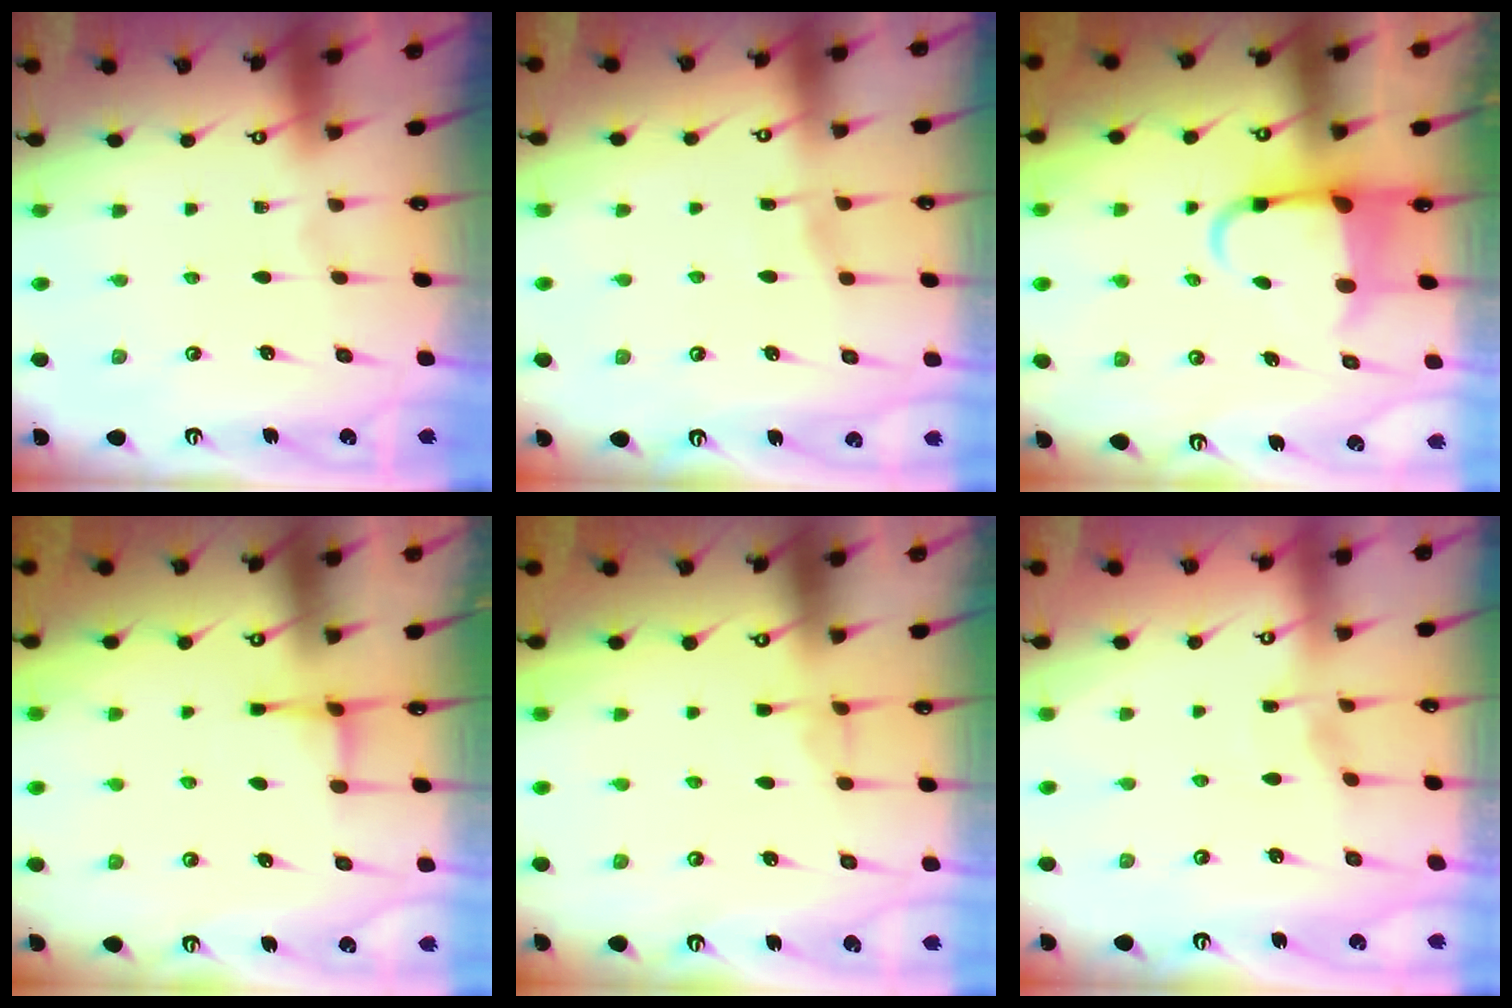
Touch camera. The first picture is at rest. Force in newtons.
{"total": 4.0, "press": 3.9, "slide": 0.5}
{"total": 5.9, "press": 5.7, "slide": 1.4}
{"total": 3.2, "press": 3.1, "slide": 0.7}
{"total": 3.8, "press": 3.8, "slide": 0.6}
{"total": 3.0, "press": 2.9, "slide": 0.4}